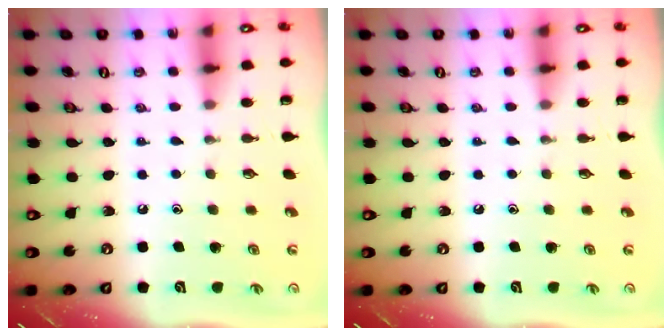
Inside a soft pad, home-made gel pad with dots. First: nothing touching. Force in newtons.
{"total": 0.0}